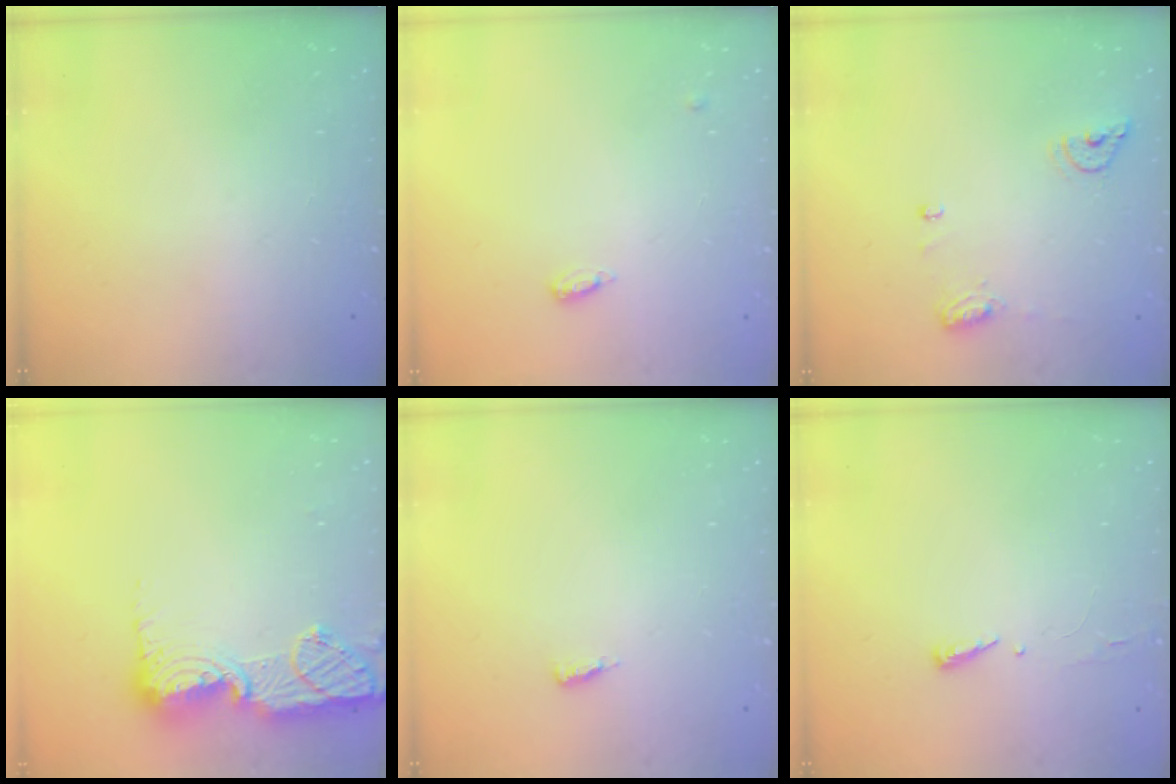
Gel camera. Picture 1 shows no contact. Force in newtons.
{"total": 3.6, "press": 3.5, "slide": 0.7}
{"total": 7.9, "press": 7.8, "slide": 1.1}
{"total": 15.4, "press": 15.4, "slide": 1.2}
{"total": 3.7, "press": 3.7, "slide": 0.5}
{"total": 2.9, "press": 2.9, "slide": 0.4}